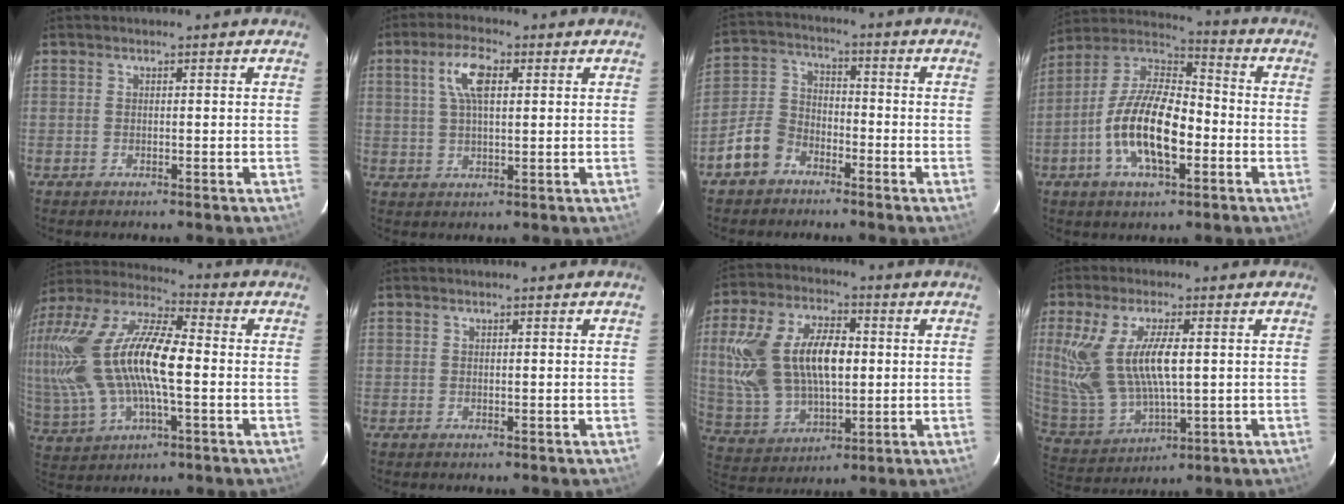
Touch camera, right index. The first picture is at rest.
{"total": 7.0, "force": [2.4, 2.6, 6.0], "torque": [-0.112, 0.013, 0.046]}
{"total": 8.1, "force": [-5.2, 5.5, 3.1], "torque": [-0.078, 0.027, -0.095]}
{"total": 16.3, "force": [-4.7, 6.5, 14.2], "torque": [-0.283, 0.001, -0.090]}
{"total": 24.7, "force": [0.8, 11.2, 22.0], "torque": [-0.455, 0.002, 0.020]}
{"total": 0.0}
{"total": 21.0, "force": [2.6, 12.4, 16.7], "torque": [-0.353, 0.019, 0.064]}
{"total": 15.7, "force": [2.8, 6.7, 14.0], "torque": [-0.281, -0.007, 0.073]}